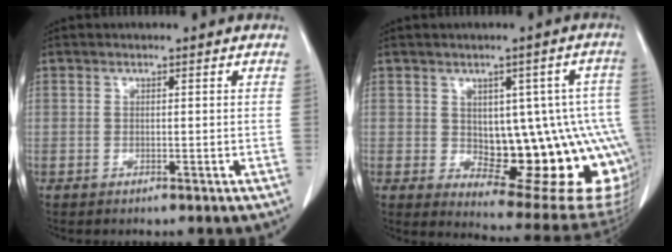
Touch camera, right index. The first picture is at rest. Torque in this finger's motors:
{"motor_torque": [1.51, -0.63, 0.38, 0.05]}